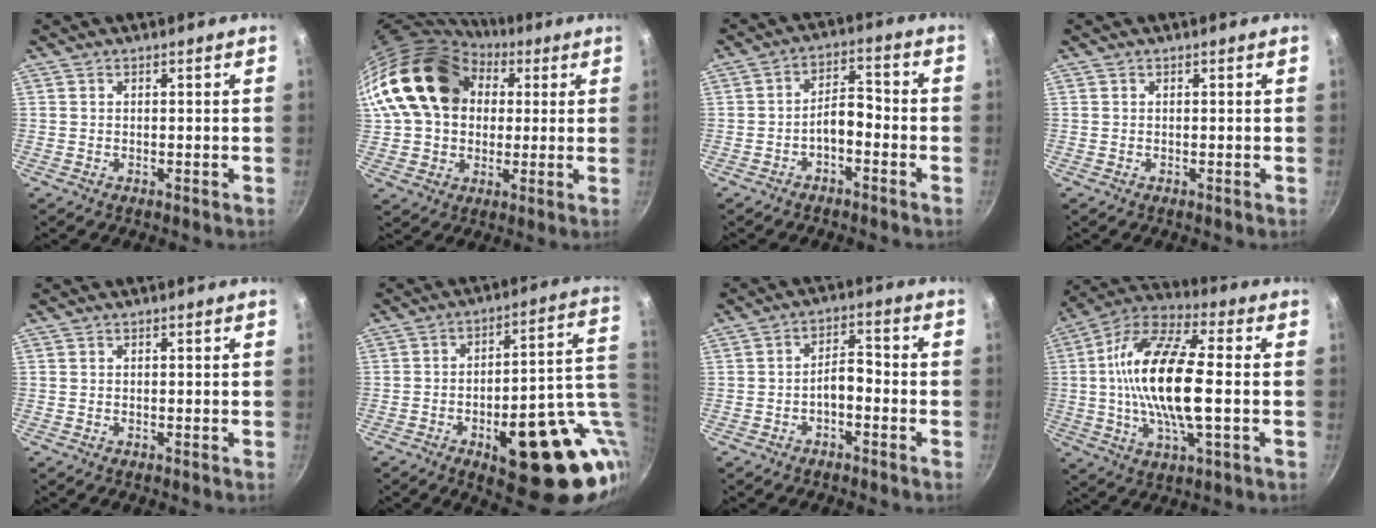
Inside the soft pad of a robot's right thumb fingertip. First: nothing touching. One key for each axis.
{"total": 20.2, "fx": 5.8, "fy": 15.2, "fz": 11.9, "tx": -0.186, "ty": 0.022, "tz": 0.098}
{"total": 5.2, "fx": -2.5, "fy": 2.5, "fz": 3.8, "tx": -0.049, "ty": 0.039, "tz": -0.044}
{"total": 0.0}
{"total": 0.0}
{"total": 25.1, "fx": -4.7, "fy": 10.1, "fz": 22.5, "tx": -0.245, "ty": 0.008, "tz": -0.047}
{"total": 4.4, "fx": -2.0, "fy": 2.1, "fz": 3.3, "tx": -0.042, "ty": 0.032, "tz": -0.035}
{"total": 19.9, "fx": -0.4, "fy": 7.2, "fz": 18.5, "tx": -0.354, "ty": 0.022, "tz": -0.024}